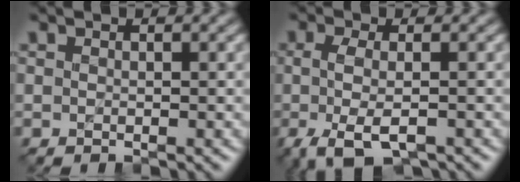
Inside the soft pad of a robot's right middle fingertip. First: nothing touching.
{"total": 4.7, "force": [-1.9, 2.0, 3.8], "torque": [-0.088, -0.004, -0.036]}